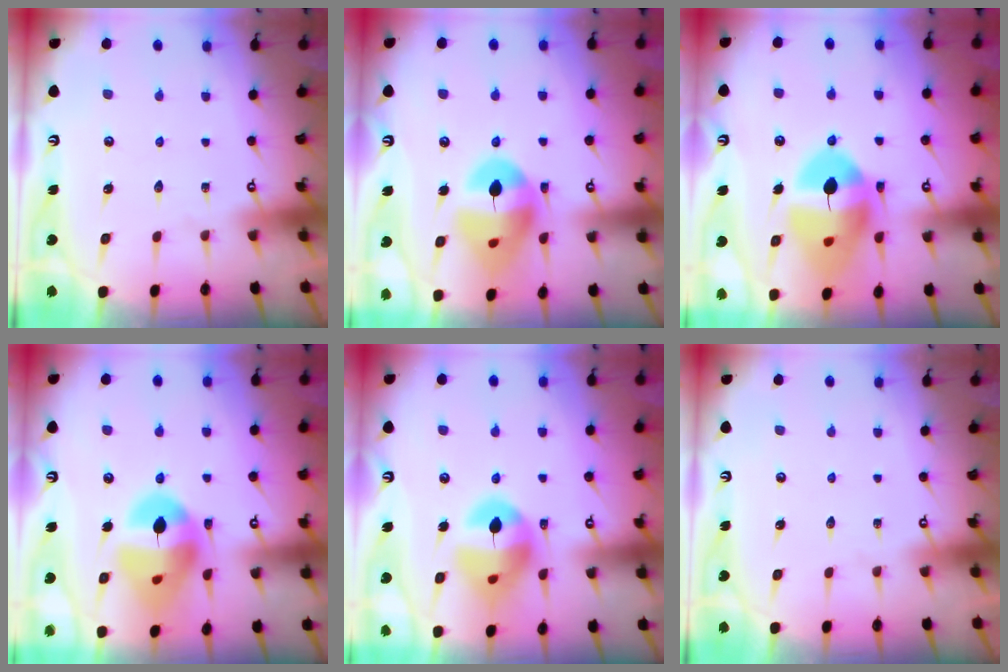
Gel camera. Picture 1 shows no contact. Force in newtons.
{"total": 15.8, "press": 15.6, "slide": 1.8}
{"total": 17.0, "press": 16.9, "slide": 2.0}
{"total": 17.4, "press": 17.2, "slide": 2.0}
{"total": 14.3, "press": 14.2, "slide": 1.6}
{"total": 0.0}